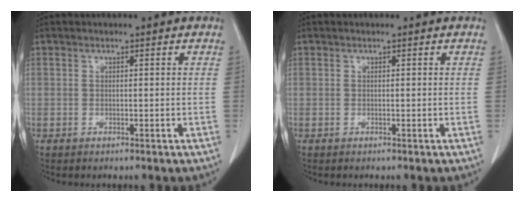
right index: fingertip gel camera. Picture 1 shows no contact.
{"total": 0.0}